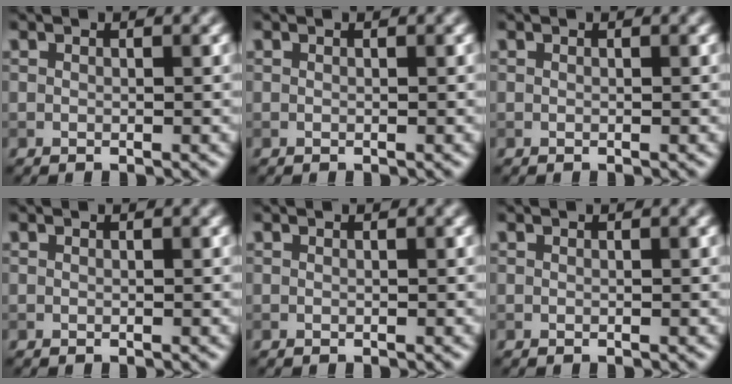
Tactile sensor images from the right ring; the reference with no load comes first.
{"total": 0.0}
{"total": 0.0}
{"total": 0.0}
{"total": 0.0}
{"total": 0.0}